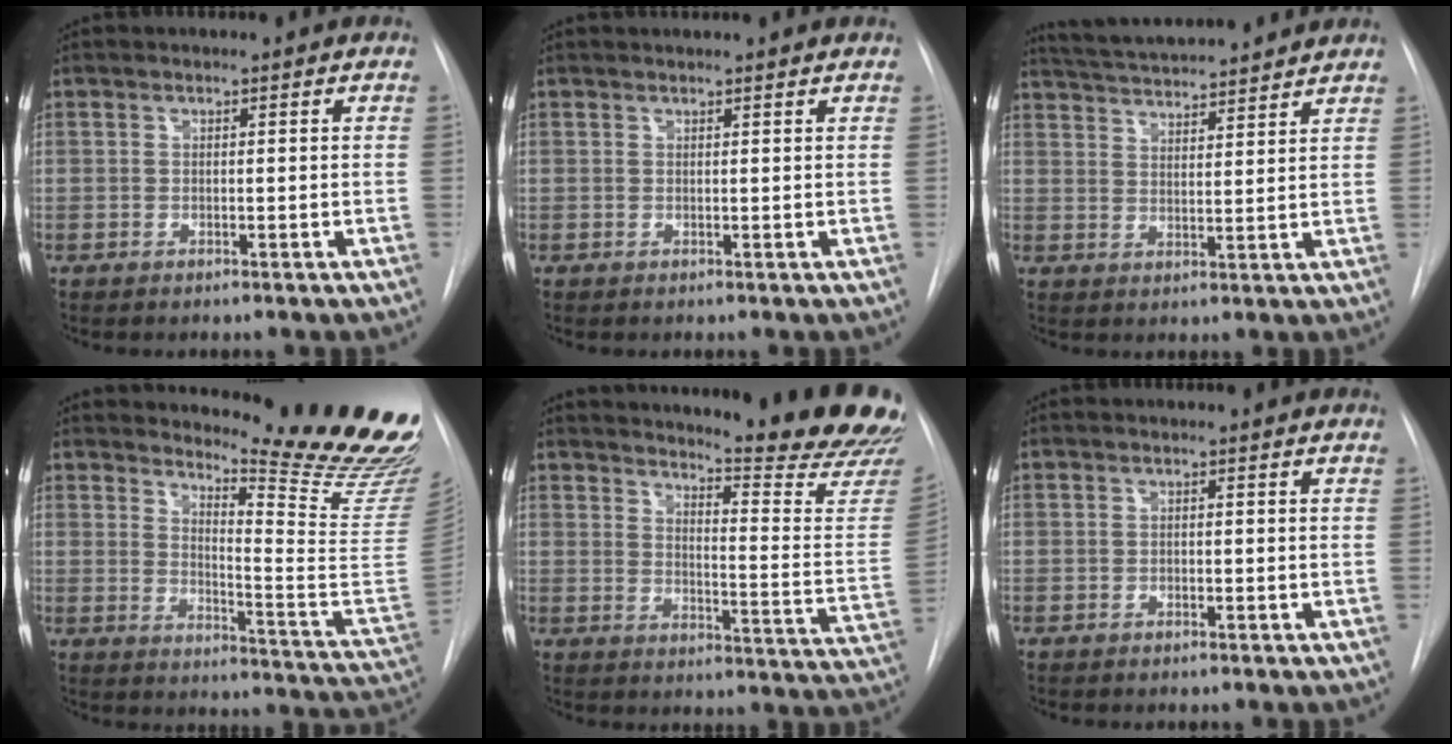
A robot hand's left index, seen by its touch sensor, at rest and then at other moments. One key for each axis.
{"total": 4.5, "fx": 4.3, "fy": 0.3, "fz": 1.3, "tx": -0.016, "ty": 0.027, "tz": 0.045}
{"total": 14.9, "fx": 13.8, "fy": 1.5, "fz": 5.3, "tx": -0.094, "ty": 0.026, "tz": 0.207}
{"total": 21.1, "fx": 19.3, "fy": 0.2, "fz": 8.5, "tx": -0.120, "ty": -0.157, "tz": 0.233}
{"total": 23.7, "fx": 22.1, "fy": 0.5, "fz": 8.6, "tx": -0.126, "ty": -0.141, "tz": 0.259}
{"total": 0.0}